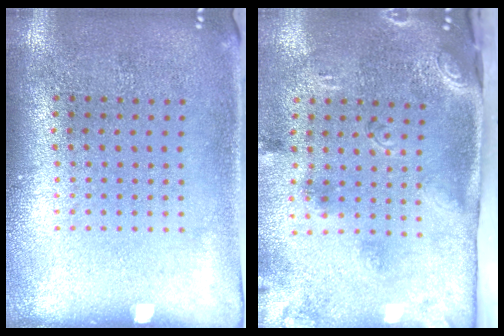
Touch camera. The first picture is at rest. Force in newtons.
{"total": 3.0, "press": 1.9, "slide": 2.3}